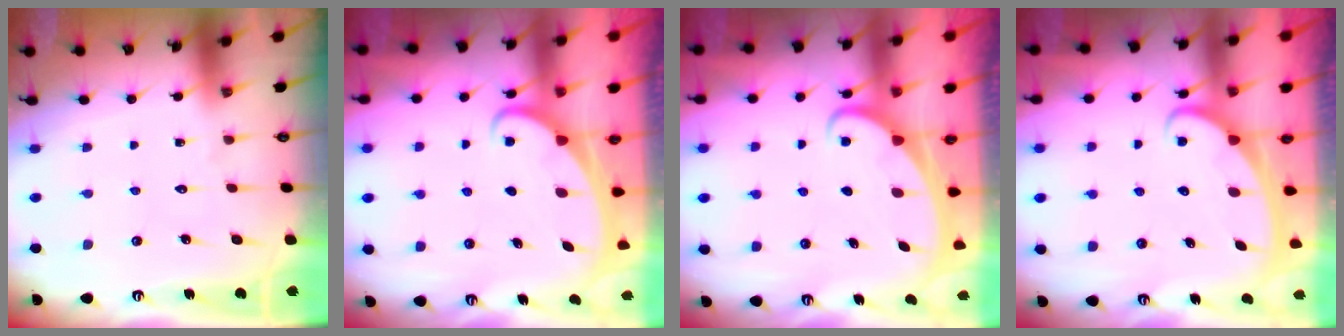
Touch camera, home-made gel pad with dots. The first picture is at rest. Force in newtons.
{"total": 2.2, "press": 2.2, "slide": 0.3}
{"total": 2.2, "press": 2.2, "slide": 0.3}
{"total": 2.4, "press": 2.4, "slide": 0.4}